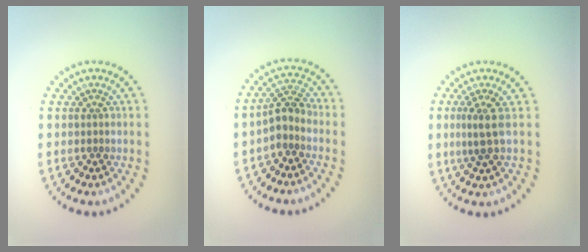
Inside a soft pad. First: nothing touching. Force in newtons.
{"total": 2.6, "press": 2.0, "slide": 1.6}
{"total": 2.3, "press": 1.5, "slide": 1.7}